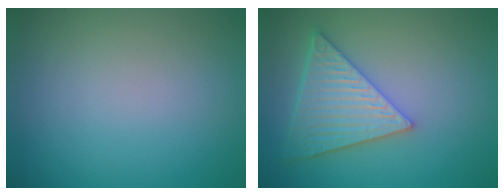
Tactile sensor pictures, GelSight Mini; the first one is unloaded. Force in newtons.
{"total": 5.8, "press": 4.9, "slide": 3.1}